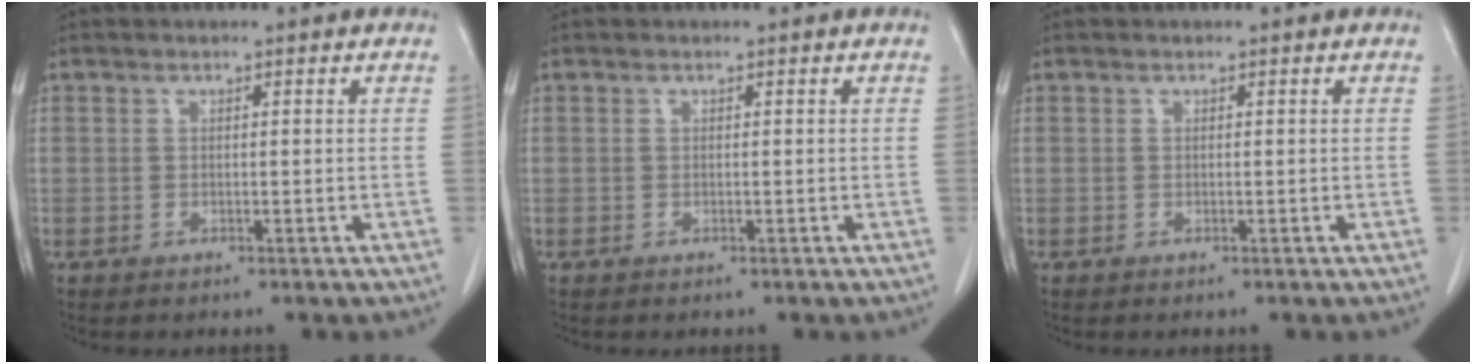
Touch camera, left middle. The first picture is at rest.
{"total": 0.0}
{"total": 0.0}